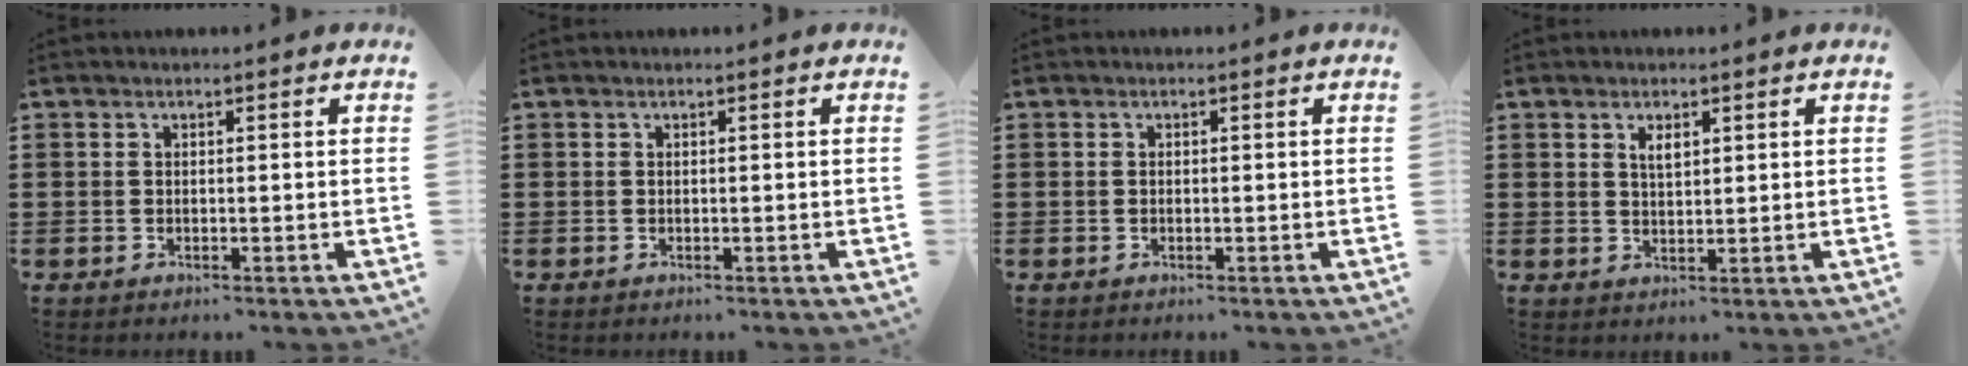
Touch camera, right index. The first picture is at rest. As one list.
[{"total": 0.0}, {"total": 0.0}, {"total": 1.8, "force": [1.0, 0.7, 1.4], "torque": [-0.022, -0.002, 0.015]}]